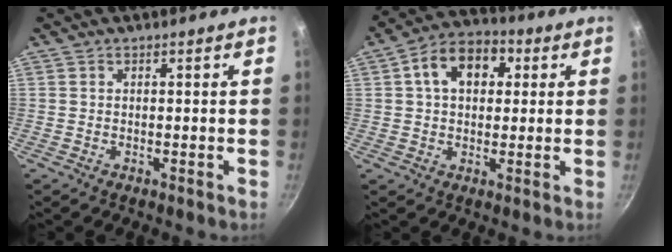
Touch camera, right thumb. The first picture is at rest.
{"total": 11.1, "force": [2.8, 7.8, 7.4], "torque": [-0.089, 0.018, 0.029]}